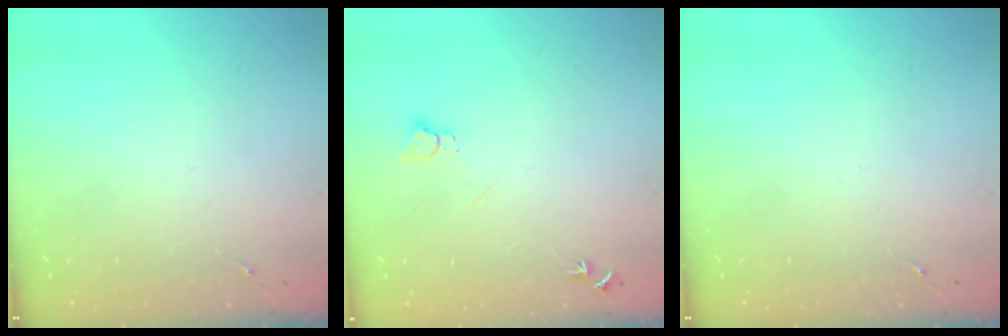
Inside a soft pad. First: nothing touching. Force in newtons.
{"total": 5.1, "press": 5.1, "slide": 0.6}
{"total": 0.0}